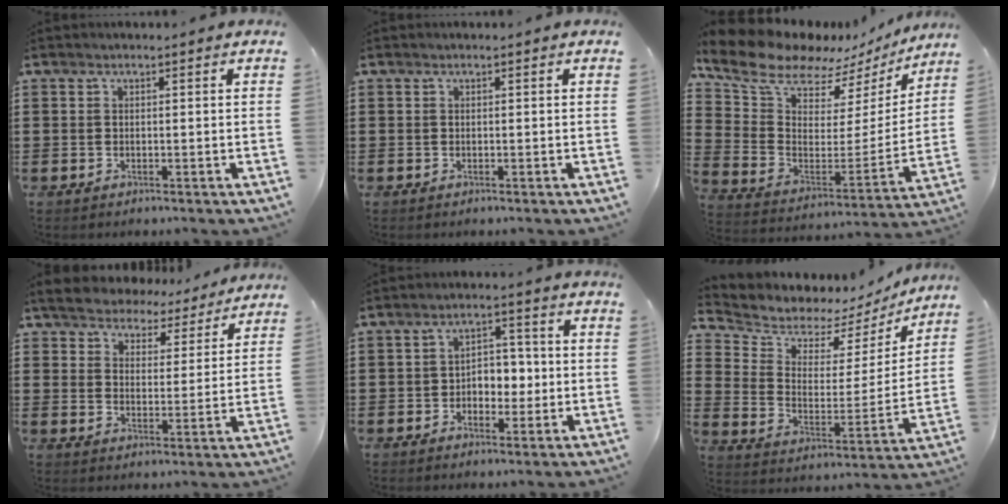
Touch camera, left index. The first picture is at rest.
{"total": 0.0}
{"total": 10.4, "force": [8.8, 4.1, 3.7], "torque": [-0.114, -0.059, 0.155]}
{"total": 5.2, "force": [5.2, 0.8, -0.2], "torque": [-0.028, -0.036, 0.090]}
{"total": 4.3, "force": [-1.1, 3.3, 2.5], "torque": [-0.040, 0.005, -0.031]}
{"total": 5.6, "force": [5.2, 2.2, 0.7], "torque": [-0.053, -0.041, 0.087]}